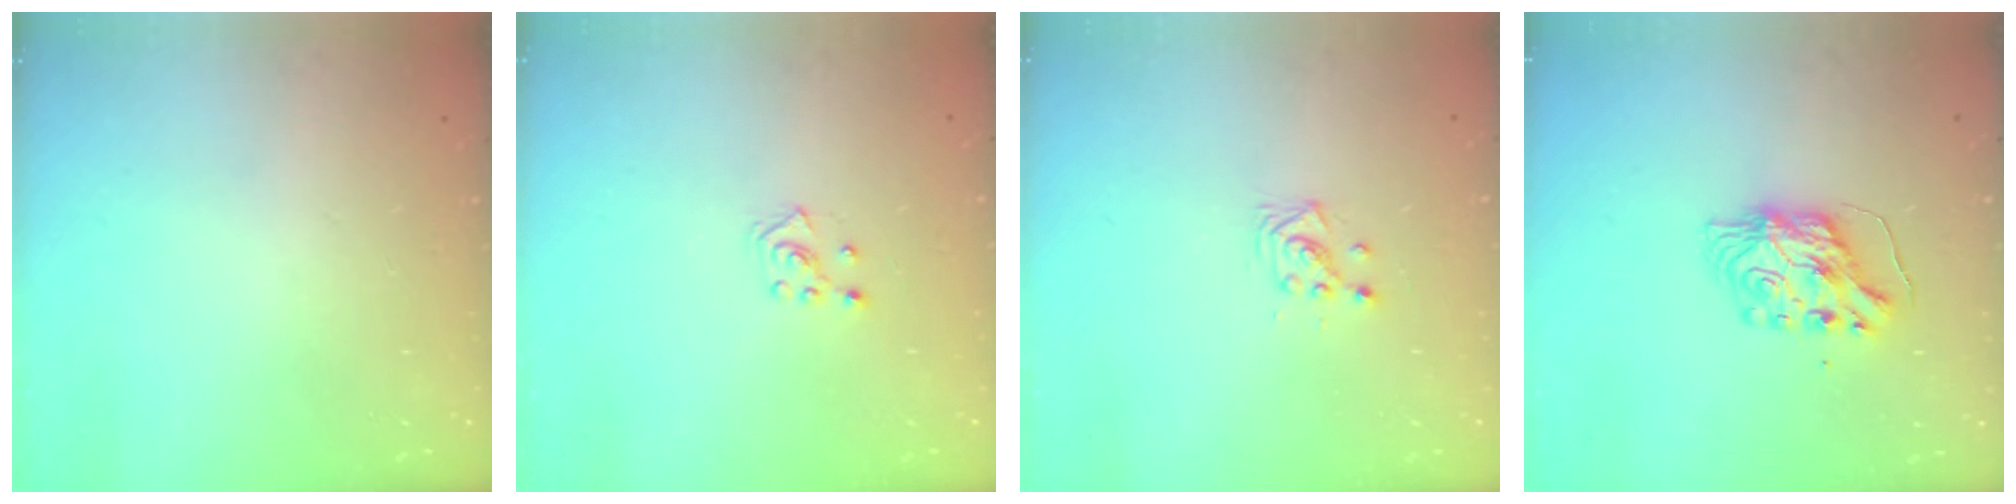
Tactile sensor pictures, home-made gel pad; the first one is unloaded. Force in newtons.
{"total": 2.8, "press": 2.7, "slide": 0.5}
{"total": 3.7, "press": 3.7, "slide": 0.1}
{"total": 7.2, "press": 7.2, "slide": 0.8}